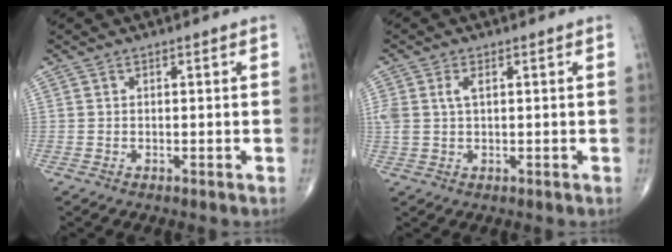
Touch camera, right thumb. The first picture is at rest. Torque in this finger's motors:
{"motor_torque": [0.06, -0.04, 0.55, 0.18, 0.16]}